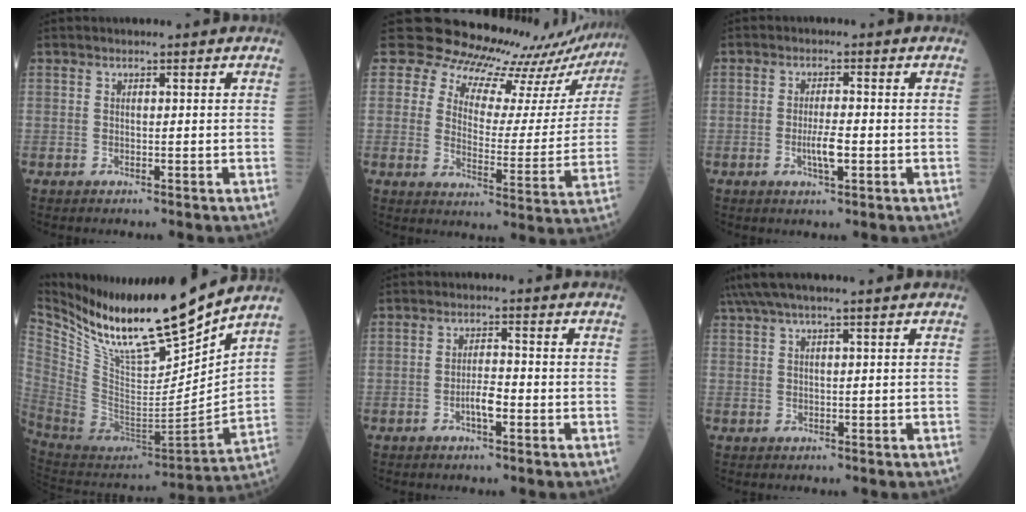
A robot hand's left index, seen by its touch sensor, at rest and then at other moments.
{"total": 18.1, "force": [17.7, 3.0, 2.8], "torque": [-0.034, -0.102, 0.199]}
{"total": 3.5, "force": [-1.1, 0.6, 3.3], "torque": [-0.067, -0.004, -0.019]}
{"total": 19.8, "force": [16.6, 1.6, 10.5], "torque": [-0.194, -0.034, 0.312]}
{"total": 3.1, "force": [-1.4, 0.7, 2.7], "torque": [-0.050, 0.001, -0.028]}
{"total": 5.3, "force": [4.1, -0.6, 3.4], "torque": [-0.064, 0.038, 0.076]}